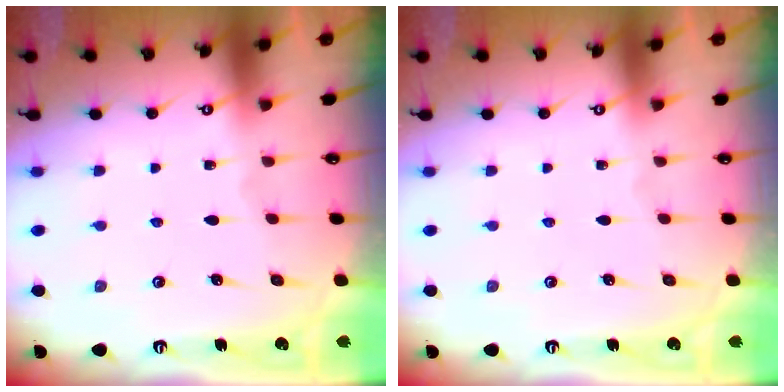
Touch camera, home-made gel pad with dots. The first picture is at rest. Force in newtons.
{"total": 0.0}